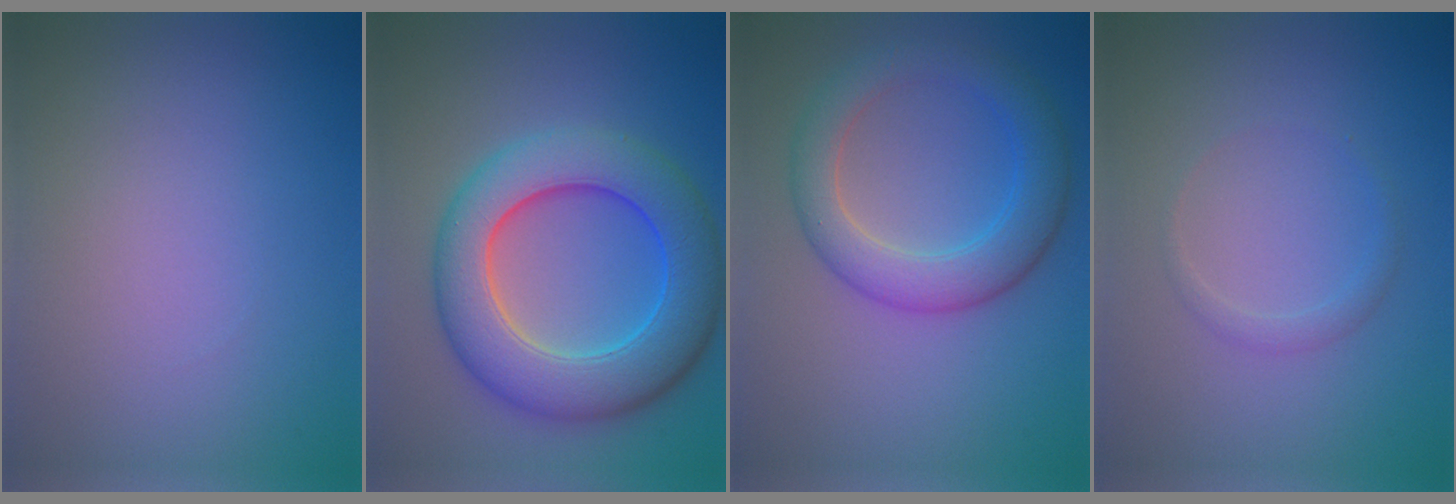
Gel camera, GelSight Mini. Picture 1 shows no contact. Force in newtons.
{"total": 9.7, "press": 9.7, "slide": 0.4}
{"total": 5.4, "press": 5.4, "slide": 0.1}
{"total": 1.1, "press": 1.1, "slide": 0.0}